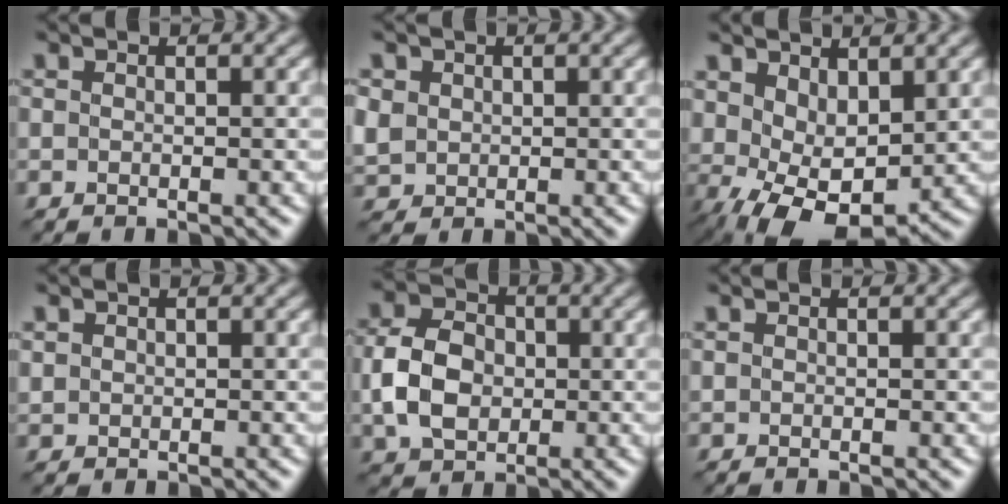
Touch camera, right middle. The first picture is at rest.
{"total": 2.7, "force": [0.8, 2.4, 1.0], "torque": [-0.049, 0.009, 0.026]}
{"total": 6.2, "force": [-0.4, 3.6, 5.0], "torque": [-0.100, -0.018, 0.006]}
{"total": 0.7, "force": [0.3, 0.6, 0.0], "torque": [-0.001, -0.001, 0.011]}
{"total": 5.8, "force": [-0.4, 4.4, 3.7], "torque": [-0.083, 0.008, -0.014]}
{"total": 0.0}